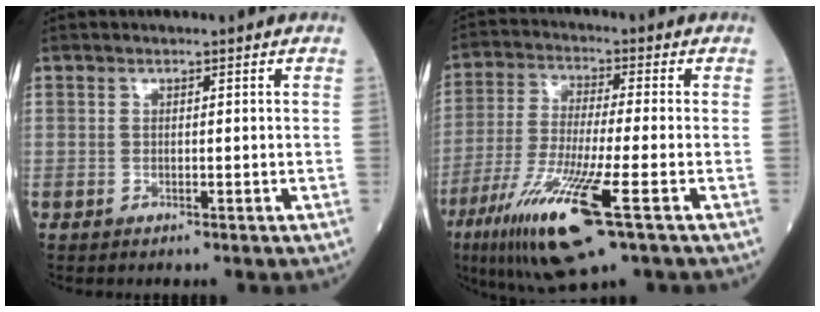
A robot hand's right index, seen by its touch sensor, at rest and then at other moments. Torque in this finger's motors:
{"motor_torque": [1.60, -0.54, 0.97, 0.21]}